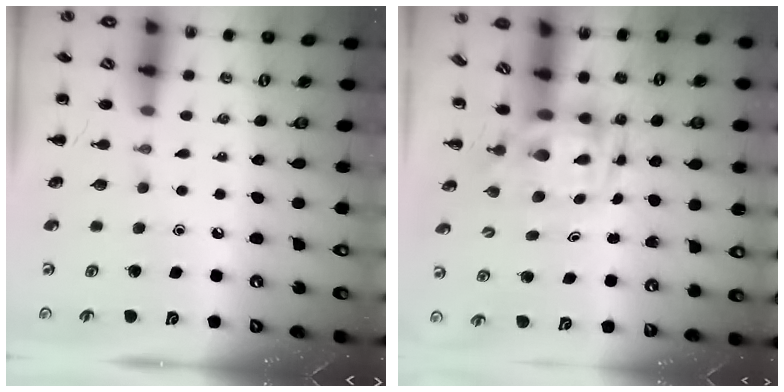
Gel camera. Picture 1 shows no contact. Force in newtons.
{"total": 3.7, "press": 3.6, "slide": 0.8}